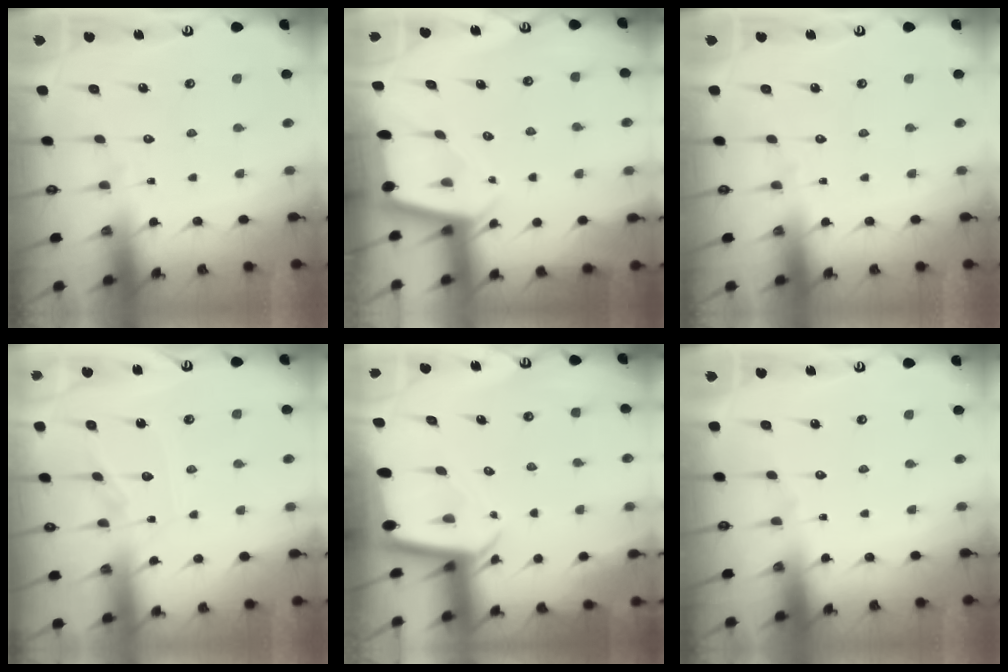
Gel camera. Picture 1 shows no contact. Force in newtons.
{"total": 2.2, "press": 2.2, "slide": 0.1}
{"total": 0.0}
{"total": 8.2, "press": 8.2, "slide": 0.0}
{"total": 2.3, "press": 2.3, "slide": 0.2}
{"total": 0.0}